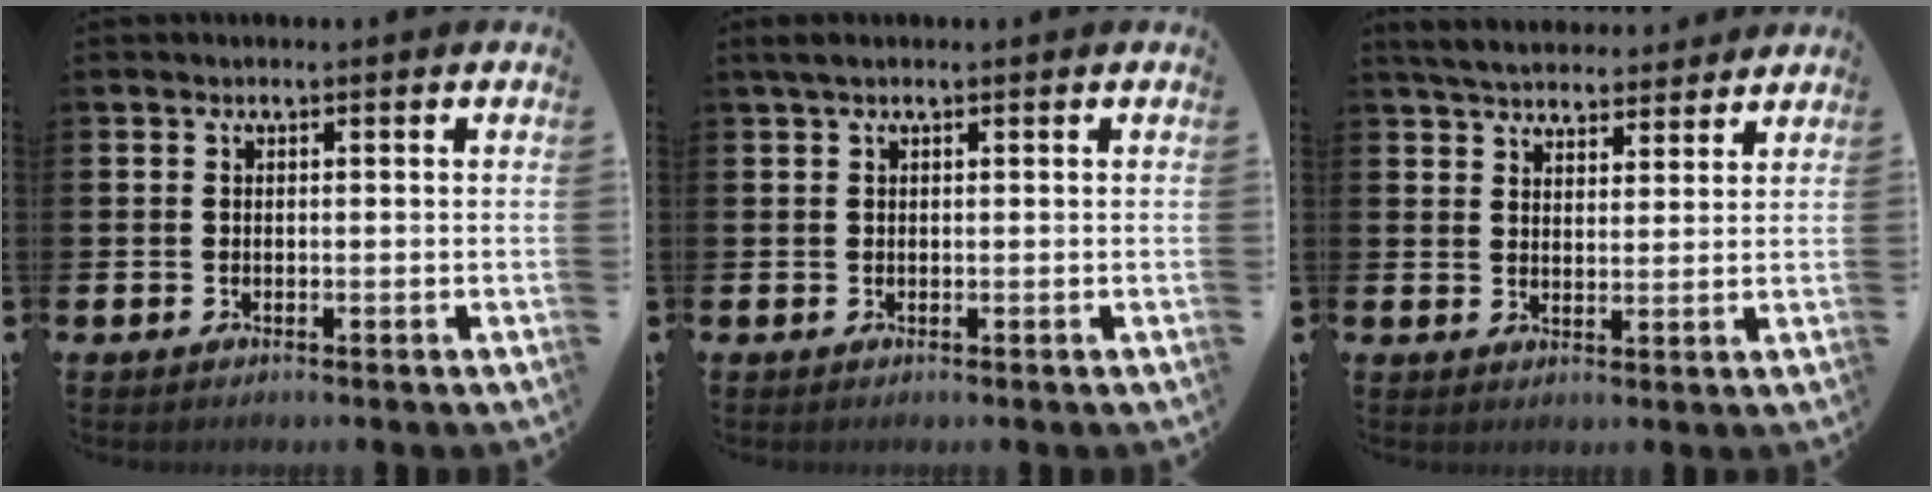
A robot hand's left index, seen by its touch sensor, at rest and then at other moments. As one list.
[{"total": 1.4, "force": [0.9, 0.5, 1.0], "torque": [-0.026, 0.008, 0.016]}, {"total": 5.4, "force": [5.2, 1.2, 0.8], "torque": [-0.040, -0.019, 0.096]}]